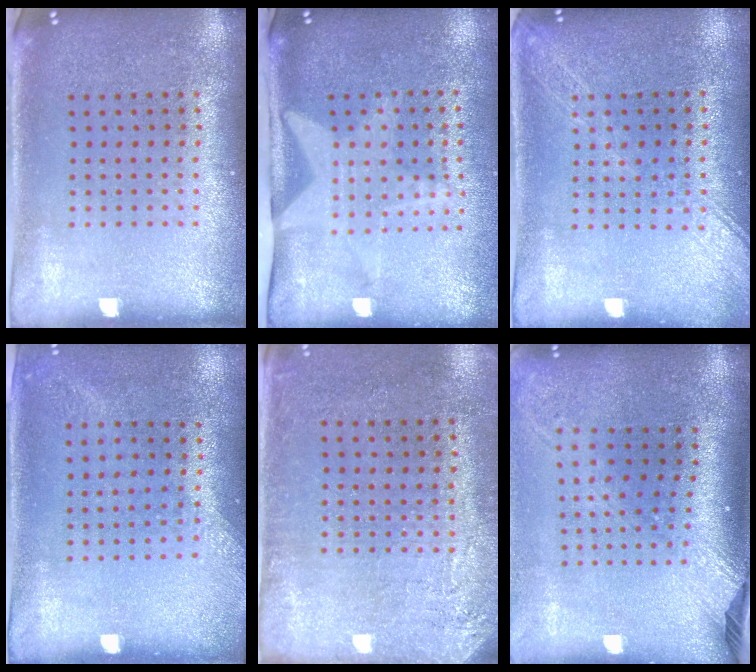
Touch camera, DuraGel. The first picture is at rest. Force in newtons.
{"total": 1.7, "press": 1.5, "slide": 0.7}
{"total": 1.6, "press": 1.6, "slide": 0.4}
{"total": 1.3, "press": 1.0, "slide": 0.8}
{"total": 2.7, "press": 2.3, "slide": 1.4}
{"total": 2.4, "press": 1.8, "slide": 1.7}